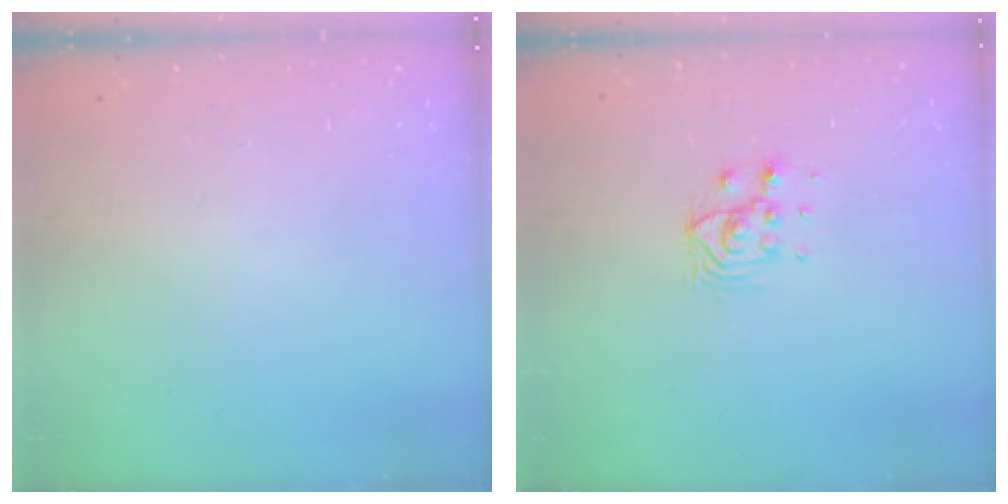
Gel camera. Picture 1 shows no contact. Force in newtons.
{"total": 7.6, "press": 7.6, "slide": 0.3}